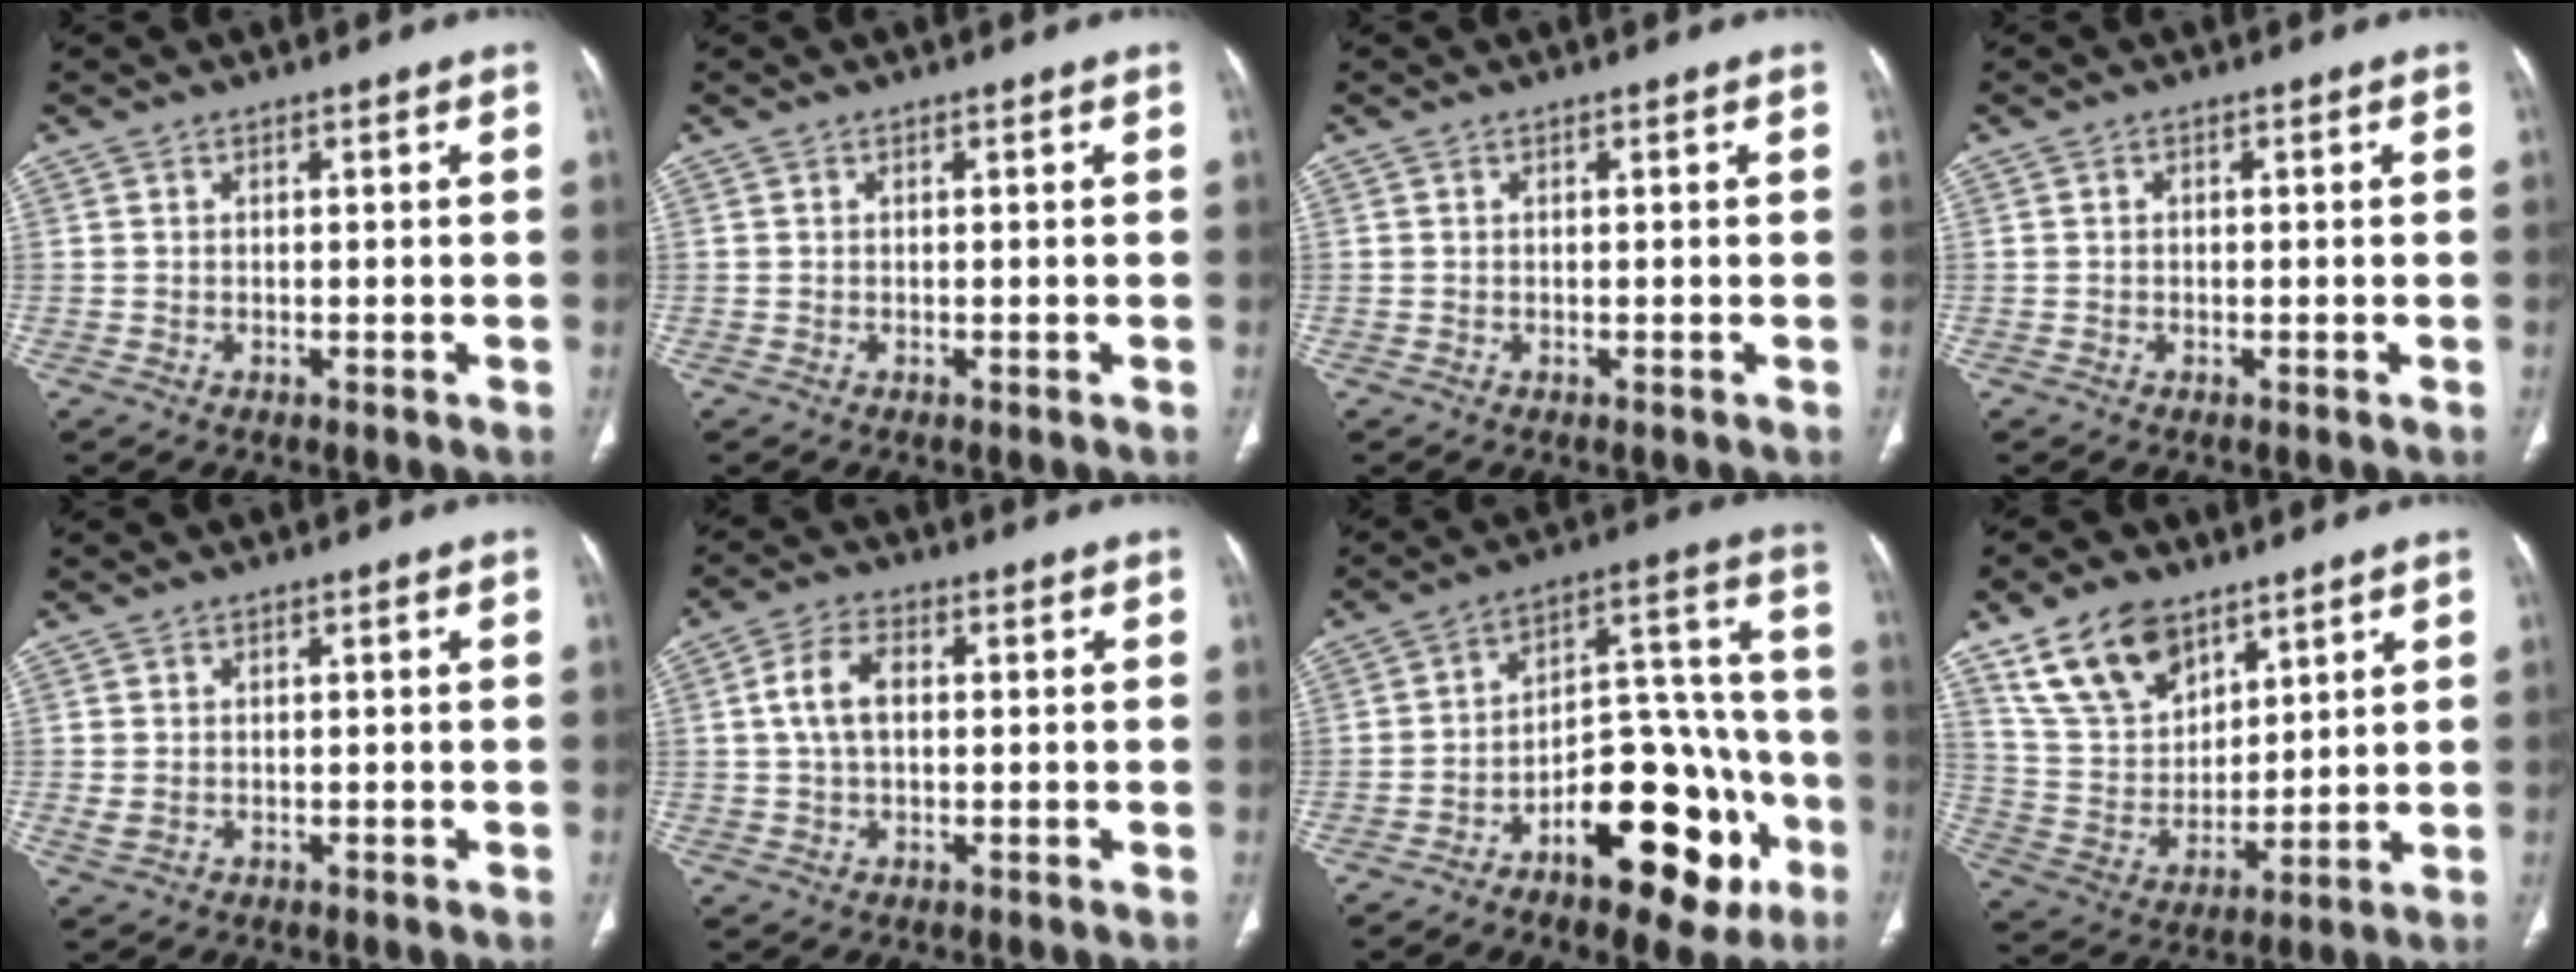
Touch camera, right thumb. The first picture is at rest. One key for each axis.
{"total": 0.0}
{"total": 0.0}
{"total": 0.0}
{"total": 0.9, "fx": 0.0, "fy": 0.8, "fz": 0.4, "tx": -0.014, "ty": 0.003, "tz": 0.005}
{"total": 6.5, "fx": 0.7, "fy": 3.9, "fz": 5.2, "tx": -0.096, "ty": 0.017, "tz": 0.011}
{"total": 21.3, "fx": -9.6, "fy": 9.9, "fz": 16.3, "tx": -0.196, "ty": 0.083, "tz": -0.133}
{"total": 14.5, "fx": 9.2, "fy": 8.7, "fz": 7.0, "tx": -0.104, "ty": -0.038, "tz": 0.186}